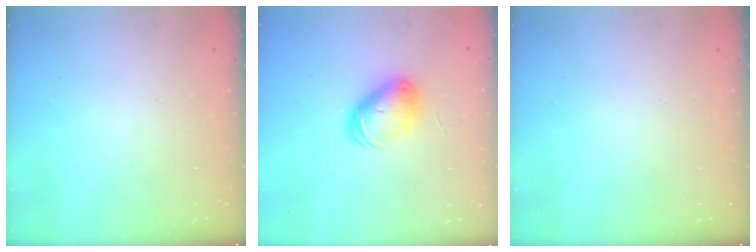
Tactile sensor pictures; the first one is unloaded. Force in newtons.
{"total": 8.4, "press": 8.3, "slide": 0.7}
{"total": 0.0}